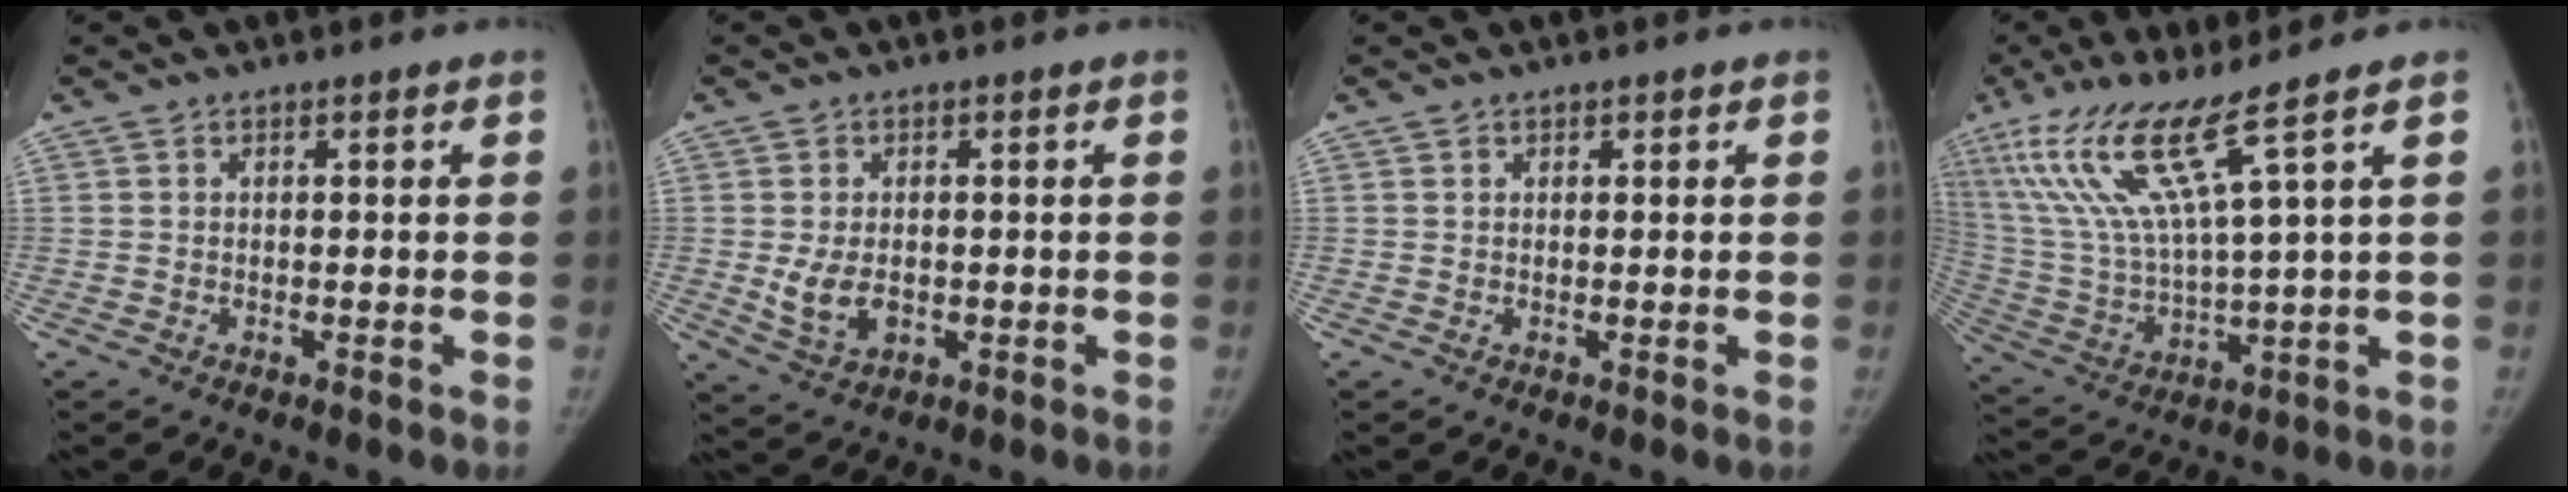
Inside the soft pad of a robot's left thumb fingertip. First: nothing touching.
{"total": 5.7, "force": [-0.5, 3.8, 4.1], "torque": [-0.069, -0.007, 0.000]}
{"total": 0.6, "force": [0.3, 0.4, 0.0], "torque": [0.004, -0.001, 0.003]}
{"total": 15.6, "force": [8.8, 0.3, 12.9], "torque": [-0.277, -0.043, 0.178]}